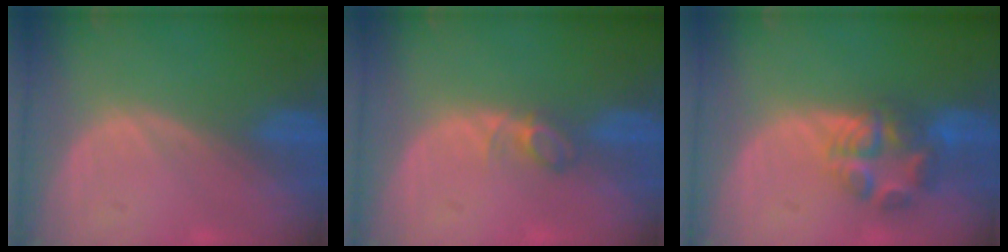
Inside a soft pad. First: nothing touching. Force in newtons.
{"total": 2.4, "press": 2.4, "slide": 0.4}
{"total": 6.4, "press": 6.3, "slide": 1.4}